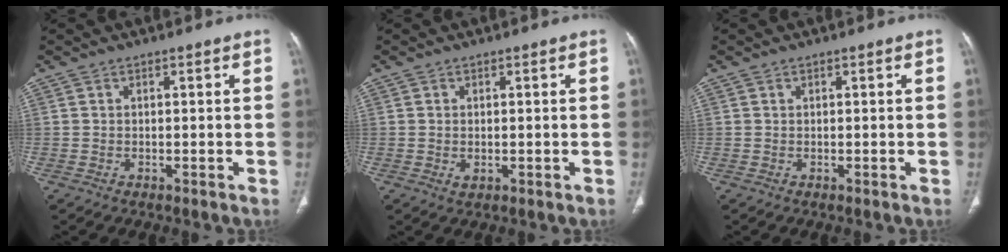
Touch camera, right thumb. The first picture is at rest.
{"total": 1.5, "force": [-0.2, 0.9, 1.1], "torque": [-0.024, -0.003, 0.001]}
{"total": 0.0}